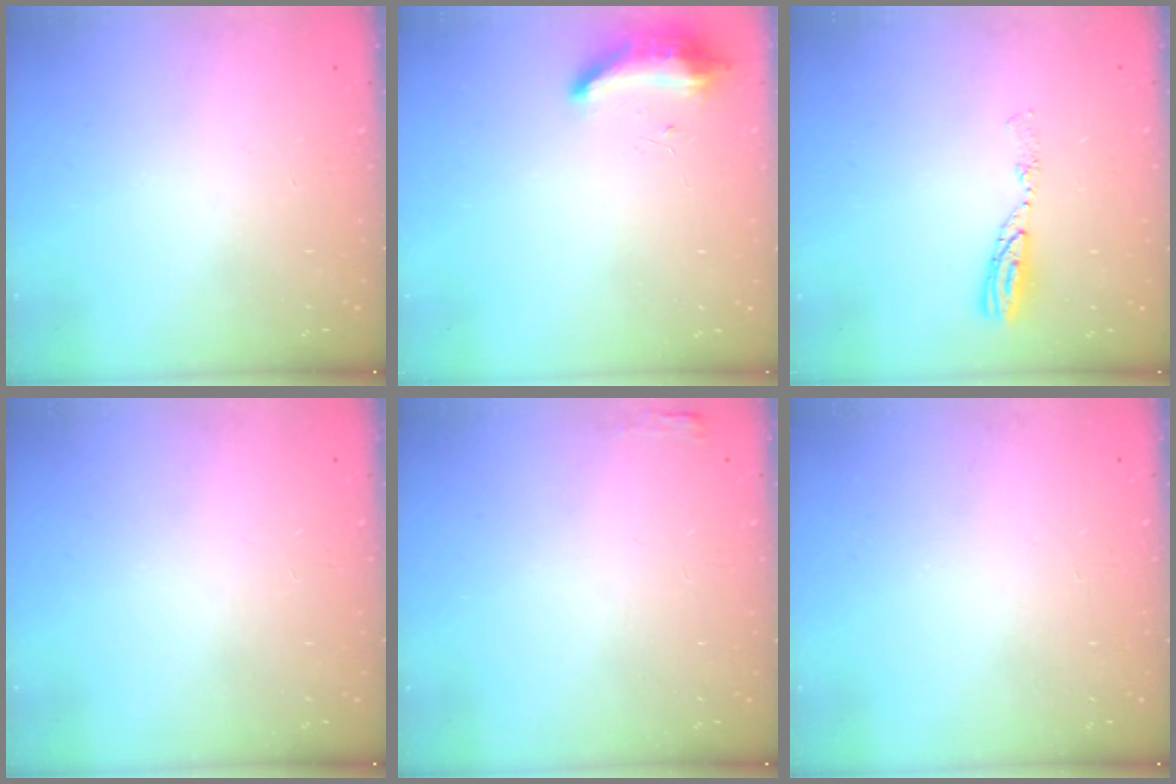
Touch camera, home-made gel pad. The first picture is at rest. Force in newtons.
{"total": 8.3, "press": 8.2, "slide": 0.7}
{"total": 6.3, "press": 6.3, "slide": 0.5}
{"total": 0.0}
{"total": 2.7, "press": 2.6, "slide": 0.8}
{"total": 0.0}